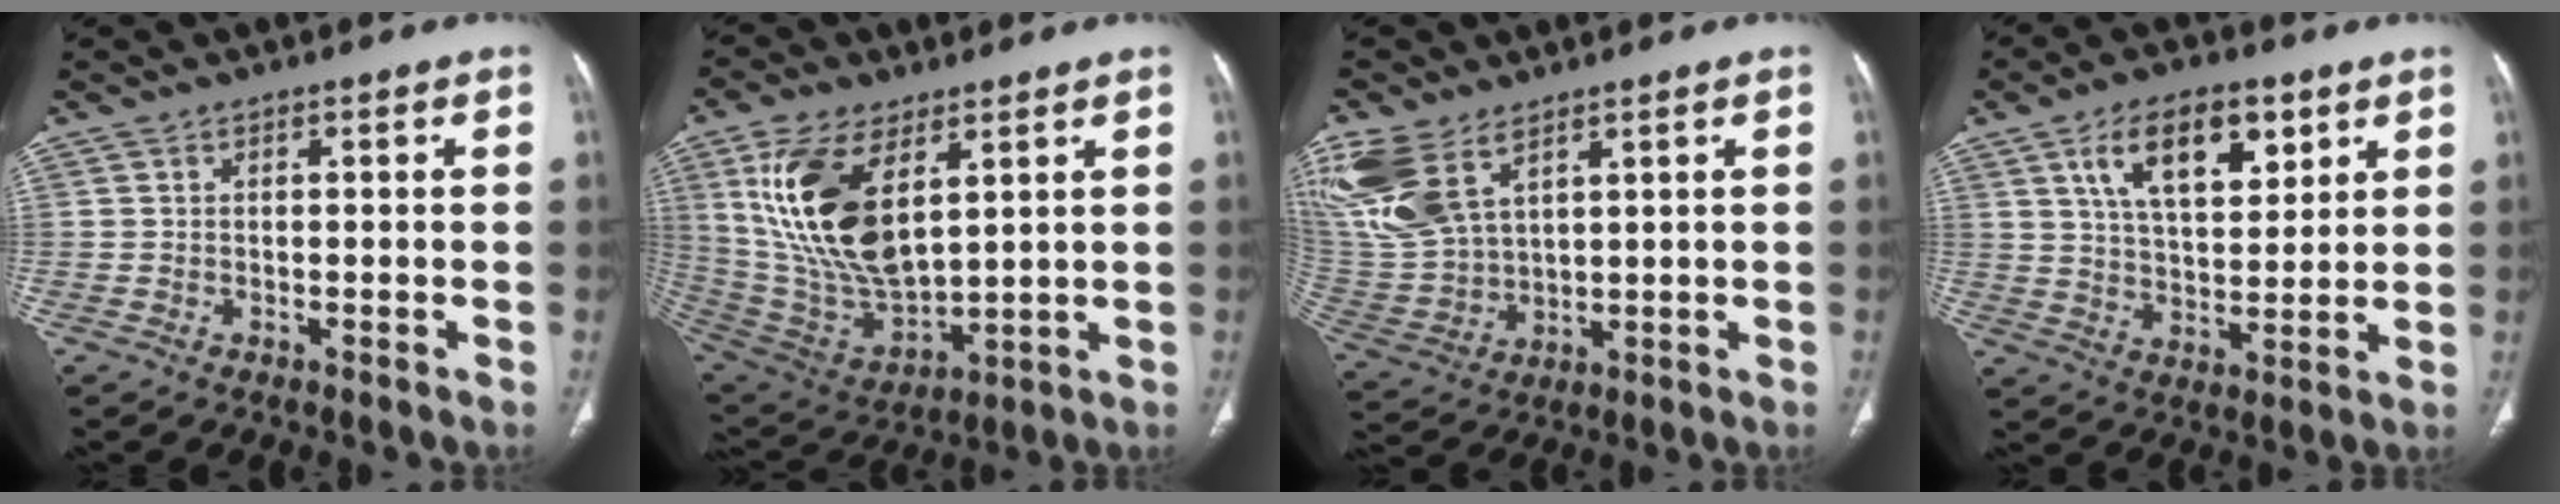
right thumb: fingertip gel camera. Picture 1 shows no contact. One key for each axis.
{"total": 19.8, "fx": 7.1, "fy": 9.7, "fz": 15.7, "tx": -0.296, "ty": -0.029, "tz": 0.149}
{"total": 16.2, "fx": 8.8, "fy": 9.0, "fz": 10.2, "tx": -0.243, "ty": -0.019, "tz": 0.193}
{"total": 13.8, "fx": 6.5, "fy": 6.9, "fz": 10.0, "tx": -0.138, "ty": -0.023, "tz": 0.116}